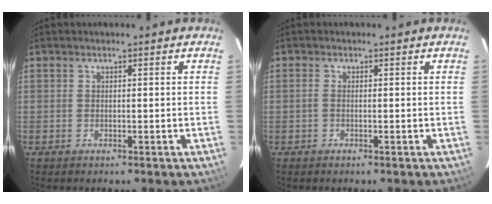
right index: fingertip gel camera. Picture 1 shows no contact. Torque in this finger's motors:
{"motor_torque": [-0.07, 0.03, -0.06, 0.00]}